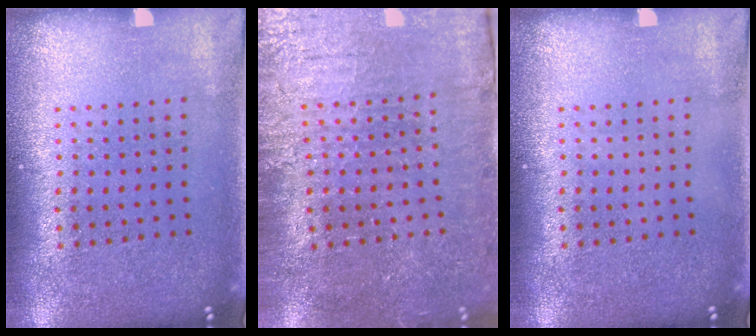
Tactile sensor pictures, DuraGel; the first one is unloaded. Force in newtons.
{"total": 3.8, "press": 3.7, "slide": 0.9}
{"total": 0.0}